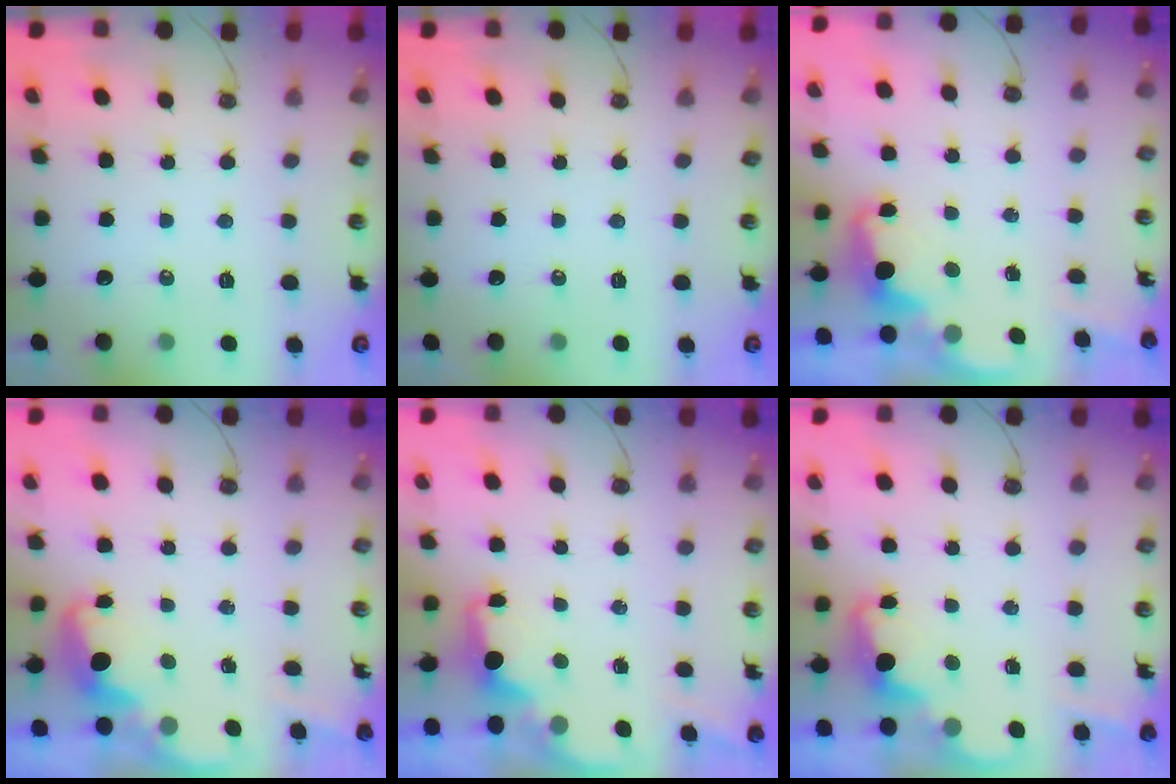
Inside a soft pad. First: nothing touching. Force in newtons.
{"total": 0.0}
{"total": 2.2, "press": 2.2, "slide": 0.5}
{"total": 2.5, "press": 2.5, "slide": 0.6}
{"total": 1.6, "press": 1.4, "slide": 0.8}
{"total": 2.3, "press": 2.2, "slide": 0.5}